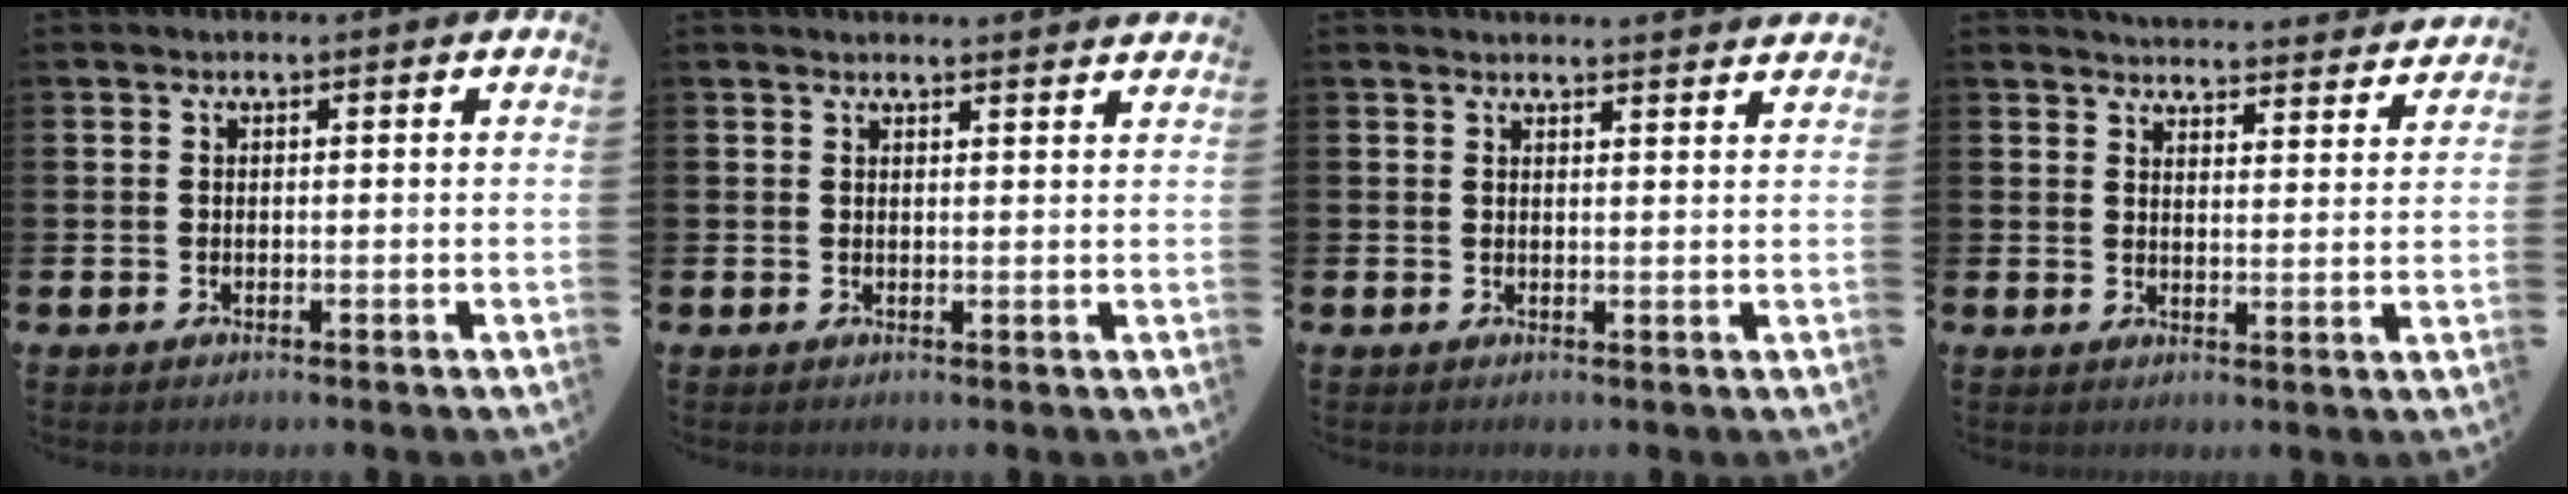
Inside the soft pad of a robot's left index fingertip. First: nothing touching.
{"total": 1.8, "force": [1.8, -0.2, -0.2], "torque": [0.009, -0.014, 0.032]}
{"total": 2.3, "force": [2.3, -0.3, -0.3], "torque": [0.011, -0.019, 0.040]}
{"total": 4.6, "force": [4.6, 0.3, 0.1], "torque": [-0.013, -0.035, 0.083]}